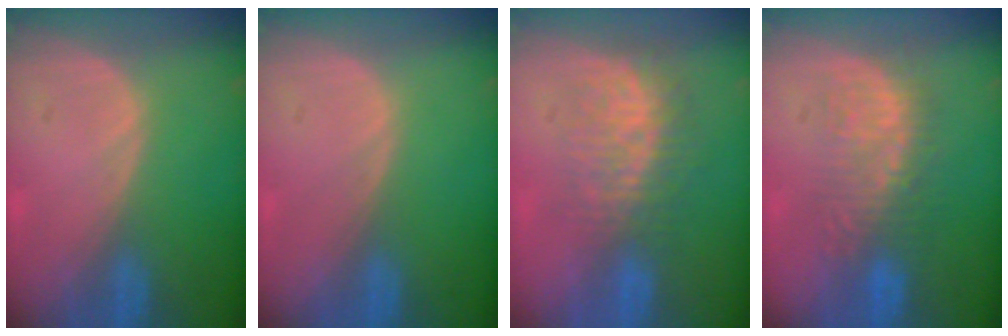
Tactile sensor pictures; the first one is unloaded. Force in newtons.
{"total": 0.0}
{"total": 8.8, "press": 7.4, "slide": 4.7}
{"total": 6.8, "press": 6.7, "slide": 1.4}